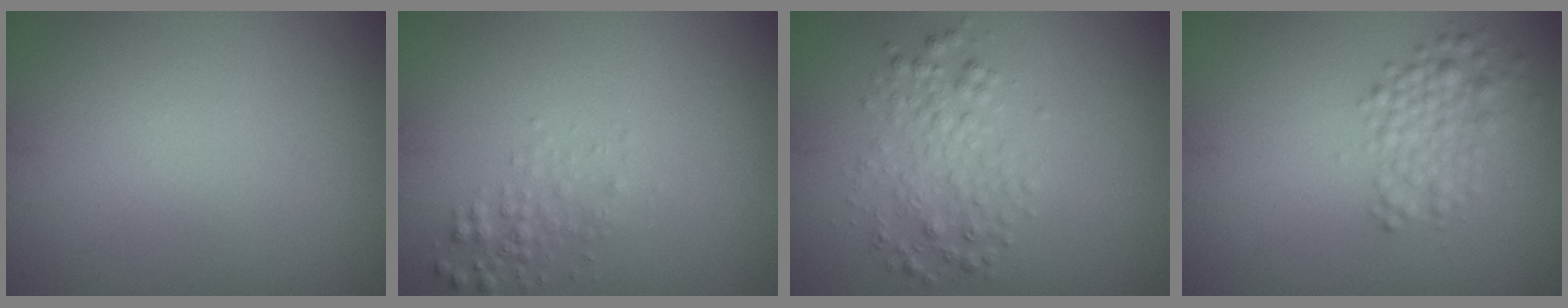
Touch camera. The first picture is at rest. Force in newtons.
{"total": 1.5, "press": 1.5, "slide": 0.1}
{"total": 2.8, "press": 2.8, "slide": 0.0}
{"total": 2.9, "press": 2.9, "slide": 0.1}